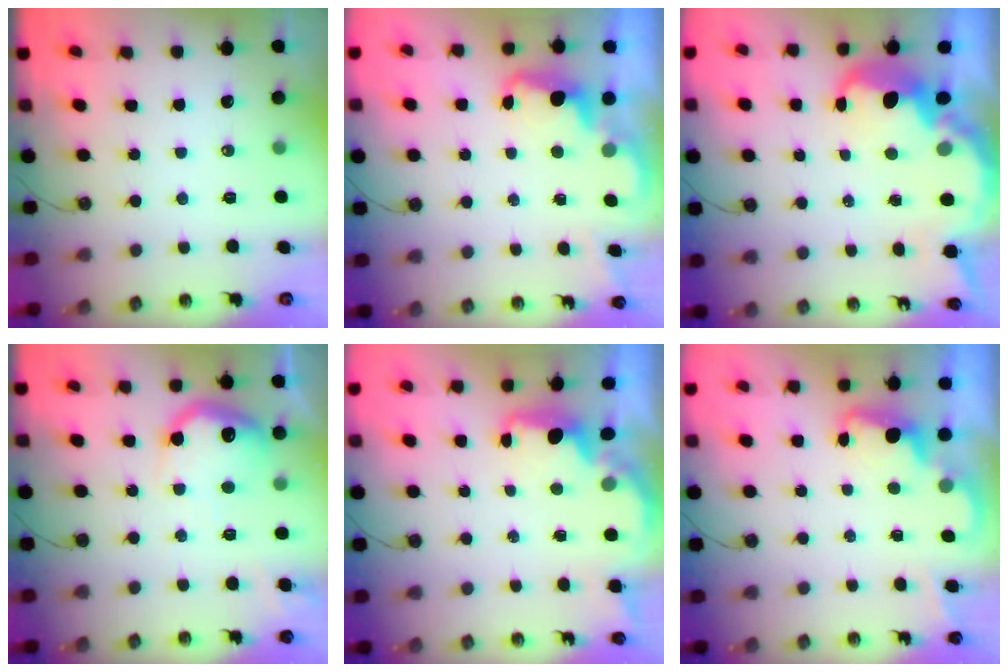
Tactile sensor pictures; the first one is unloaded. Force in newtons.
{"total": 2.3, "press": 2.2, "slide": 0.7}
{"total": 8.3, "press": 8.3, "slide": 0.8}
{"total": 15.9, "press": 15.9, "slide": 1.1}
{"total": 2.2, "press": 2.0, "slide": 0.8}
{"total": 2.4, "press": 2.3, "slide": 0.5}